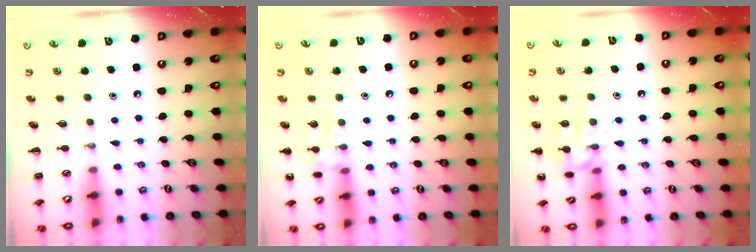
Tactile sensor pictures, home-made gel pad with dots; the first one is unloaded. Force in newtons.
{"total": 8.5, "press": 8.4, "slide": 1.2}
{"total": 11.8, "press": 11.7, "slide": 1.0}